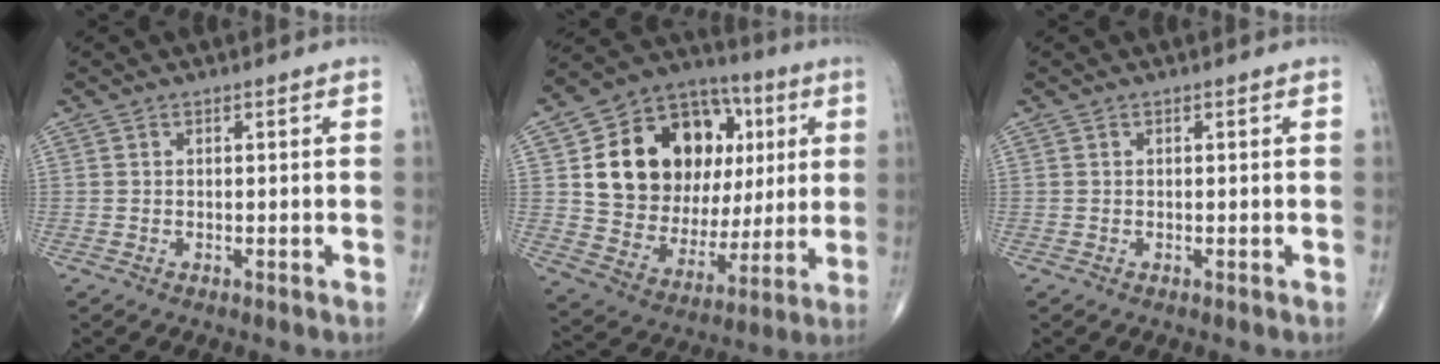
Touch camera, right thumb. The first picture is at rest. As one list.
[{"total": 25.8, "force": [5.6, 17.5, 18.0], "torque": [-0.249, 0.010, 0.102]}, {"total": 0.0}]